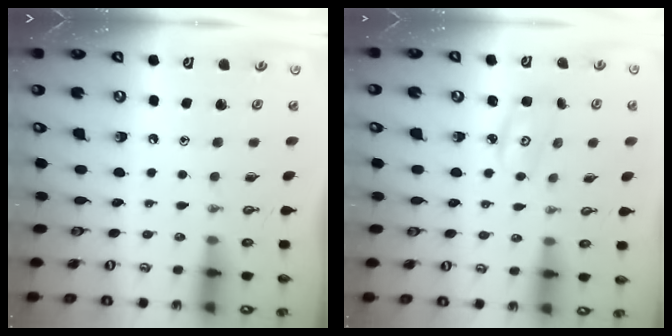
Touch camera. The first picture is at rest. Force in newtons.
{"total": 2.9, "press": 2.9, "slide": 0.4}